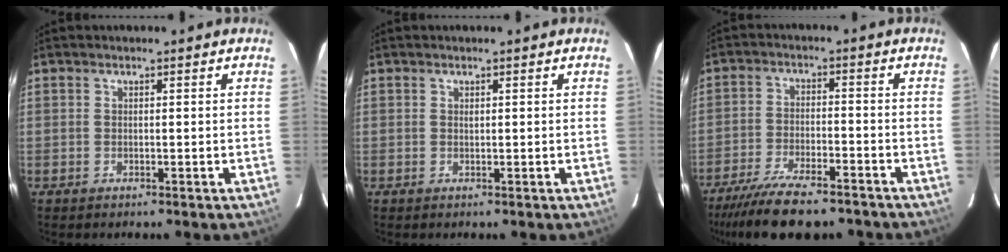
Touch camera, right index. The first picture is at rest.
{"total": 0.0}
{"total": 14.9, "force": [-12.3, 3.7, 7.5], "torque": [-0.163, -0.025, -0.200]}